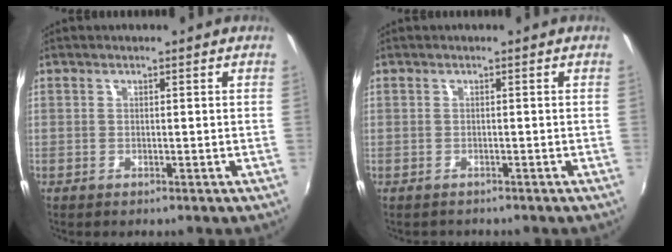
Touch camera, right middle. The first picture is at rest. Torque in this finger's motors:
{"motor_torque": [-0.36, -0.20, -0.29, -0.09]}